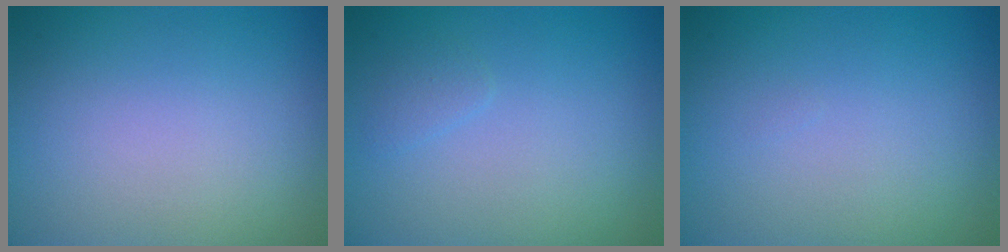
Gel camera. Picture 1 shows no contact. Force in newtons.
{"total": 0.7, "press": 0.7, "slide": 0.1}
{"total": 0.0}